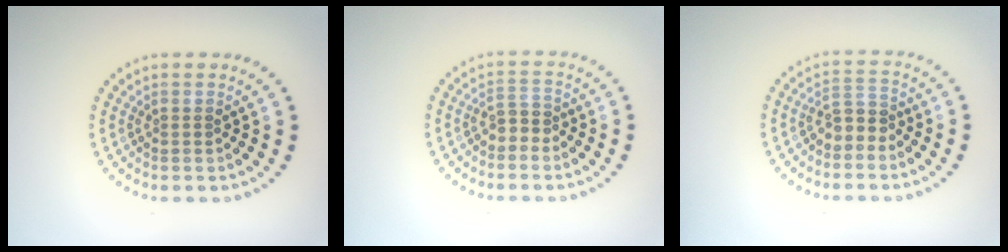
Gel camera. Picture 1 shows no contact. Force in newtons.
{"total": 1.7, "press": 1.5, "slide": 0.8}
{"total": 2.4, "press": 2.1, "slide": 1.1}